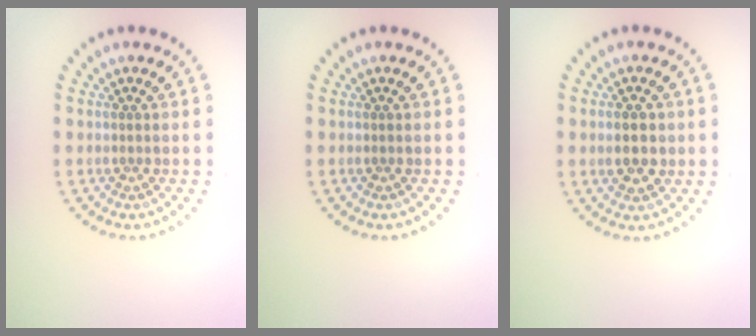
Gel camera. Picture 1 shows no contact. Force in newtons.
{"total": 0.0}
{"total": 2.7, "press": 2.7, "slide": 0.1}